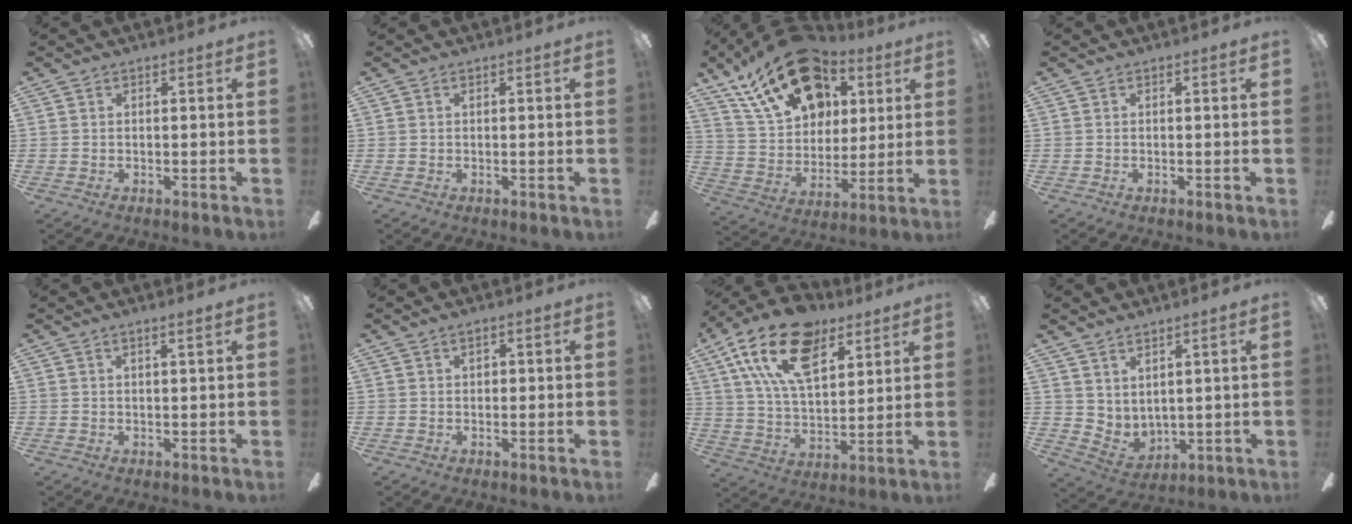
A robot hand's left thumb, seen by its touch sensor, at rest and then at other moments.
{"total": 0.0}
{"total": 24.2, "force": [13.9, 14.6, 13.3], "torque": [-0.232, -0.062, 0.251]}
{"total": 0.0}
{"total": 1.4, "force": [1.0, -0.2, 1.0], "torque": [-0.018, -0.002, 0.017]}
{"total": 1.7, "force": [0.8, 1.0, 1.1], "torque": [-0.015, 0.001, 0.012]}
{"total": 21.1, "force": [11.9, 10.8, 13.6], "torque": [-0.253, -0.045, 0.207]}
{"total": 4.5, "force": [4.0, 1.9, 0.7], "torque": [-0.030, -0.029, 0.080]}